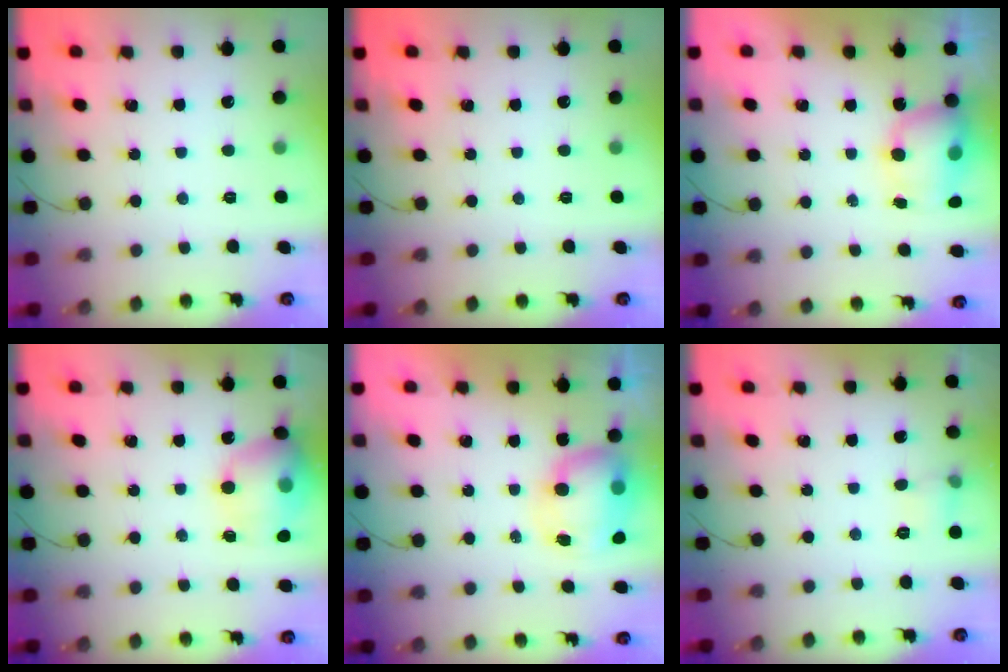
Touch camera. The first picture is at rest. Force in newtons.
{"total": 0.0}
{"total": 7.9, "press": 7.9, "slide": 0.9}
{"total": 16.3, "press": 16.1, "slide": 2.4}
{"total": 9.4, "press": 9.0, "slide": 2.5}
{"total": 5.1, "press": 4.9, "slide": 1.5}